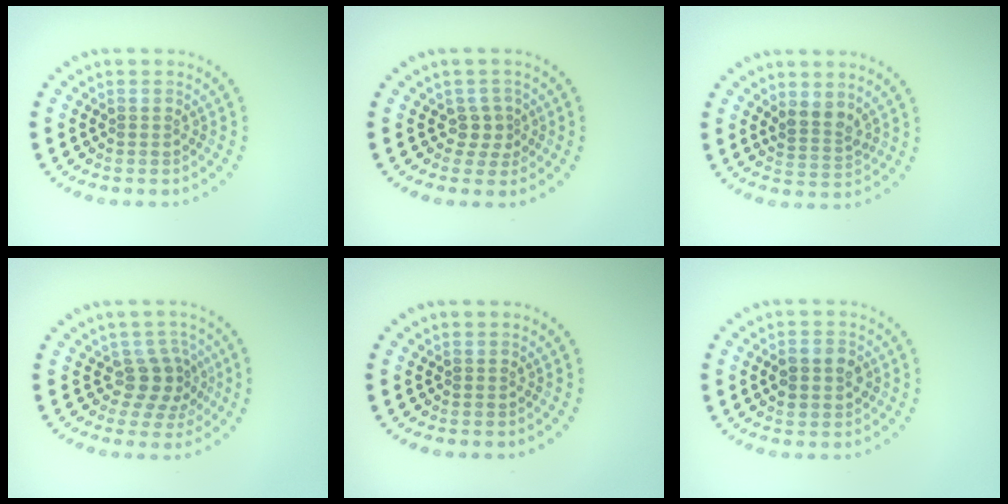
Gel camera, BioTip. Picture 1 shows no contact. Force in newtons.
{"total": 1.8, "press": 1.2, "slide": 1.3}
{"total": 2.3, "press": 1.9, "slide": 1.3}
{"total": 2.8, "press": 2.3, "slide": 1.6}
{"total": 0.0}
{"total": 2.8, "press": 2.8, "slide": 0.1}